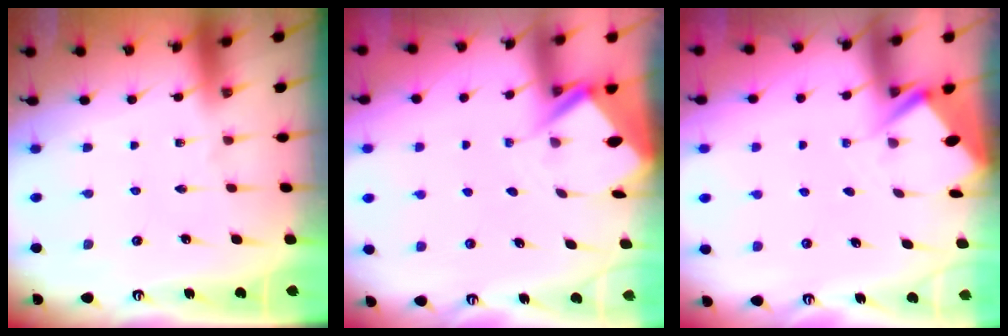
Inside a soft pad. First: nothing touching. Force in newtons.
{"total": 3.9, "press": 3.9, "slide": 0.3}
{"total": 2.9, "press": 2.9, "slide": 0.4}